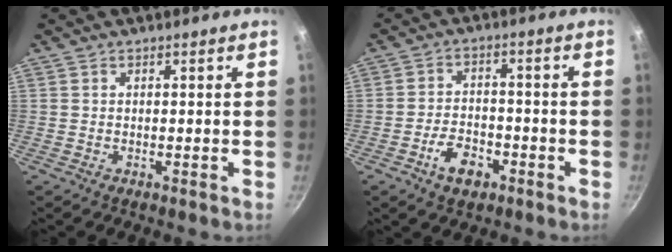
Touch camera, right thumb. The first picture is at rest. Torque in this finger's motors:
{"motor_torque": [0.91, 0.82, 0.91, -0.49, 0.06]}